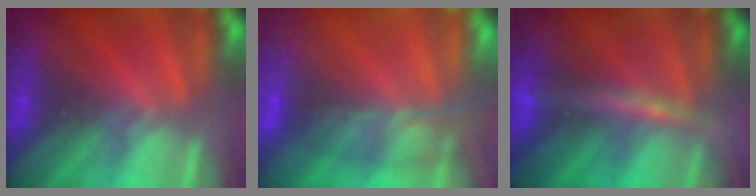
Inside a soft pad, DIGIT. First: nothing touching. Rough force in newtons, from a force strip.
{"total": 9.5}
{"total": 2.6}